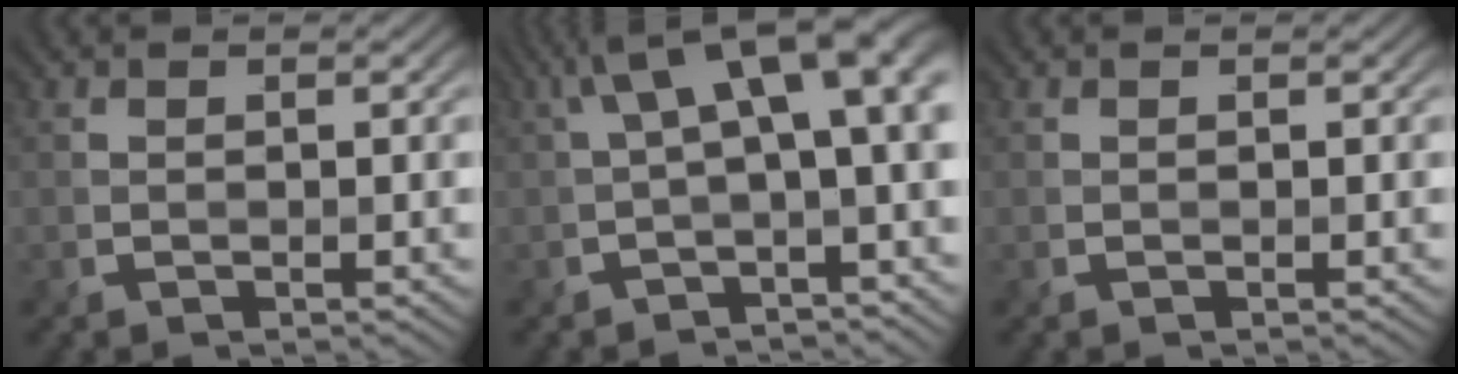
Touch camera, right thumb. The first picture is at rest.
{"total": 9.3, "force": [1.5, 3.2, 8.6], "torque": [-0.137, 0.018, 0.025]}
{"total": 0.0}